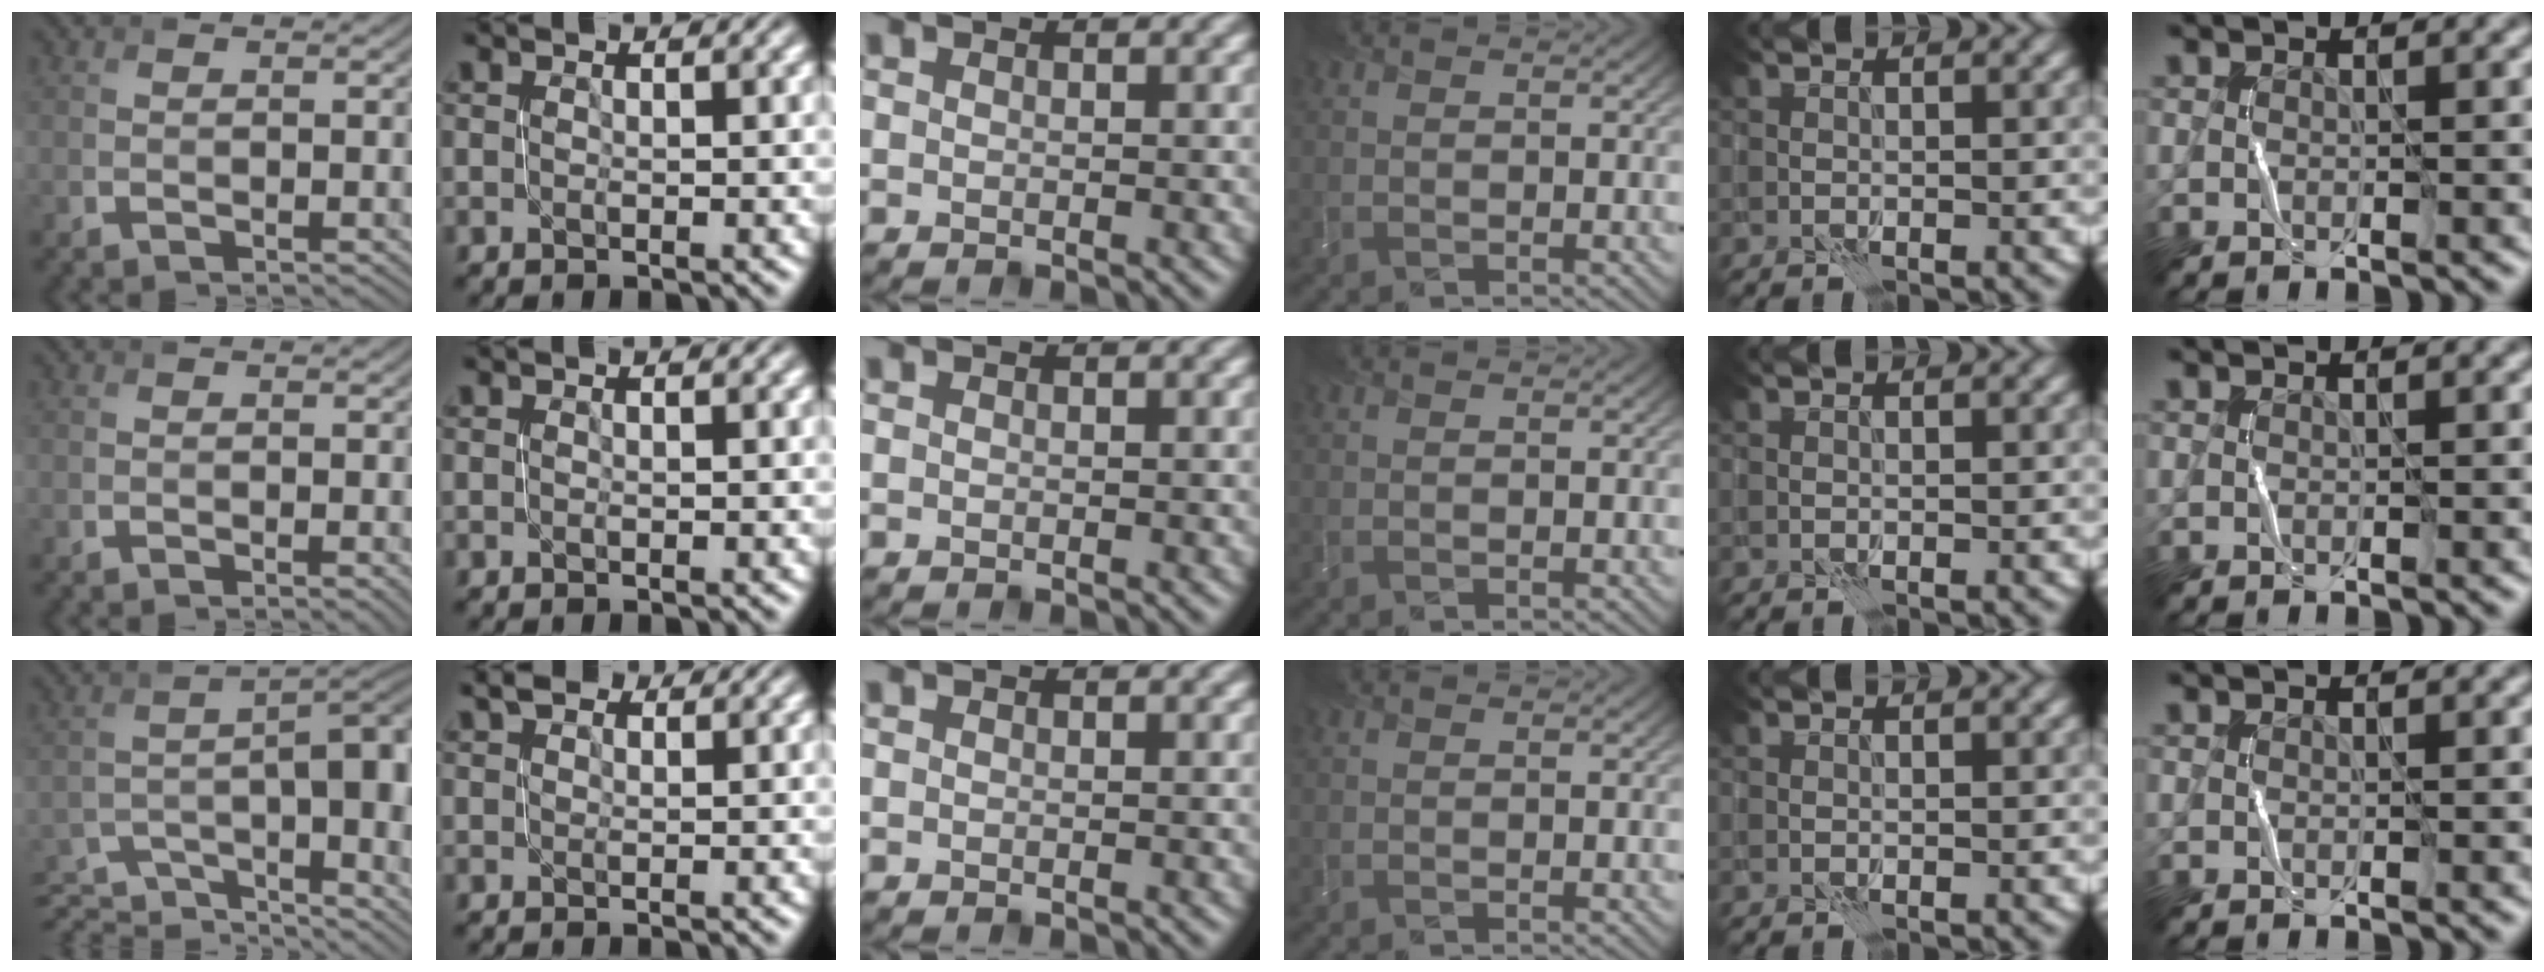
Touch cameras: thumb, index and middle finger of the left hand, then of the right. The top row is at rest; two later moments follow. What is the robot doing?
{"motion": "open", "object": "stapler"}